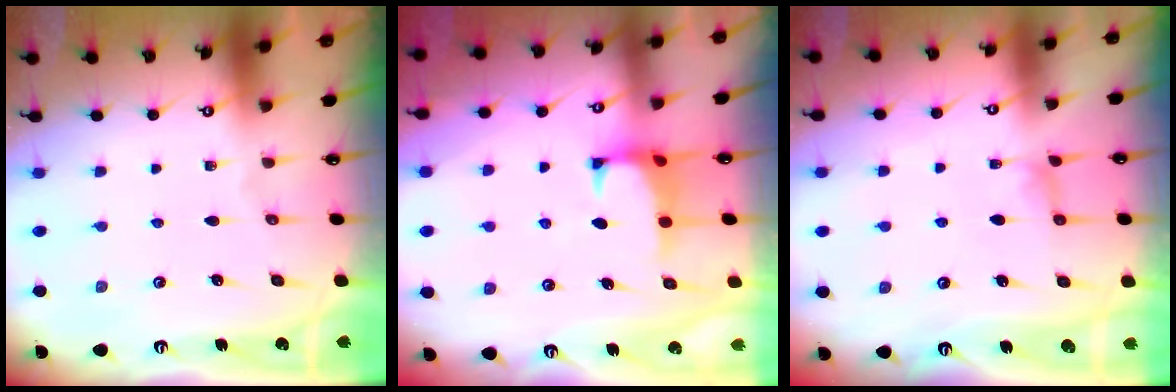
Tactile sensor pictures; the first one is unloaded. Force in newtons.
{"total": 0.8, "press": 0.6, "slide": 0.5}
{"total": 0.8, "press": 0.5, "slide": 0.7}